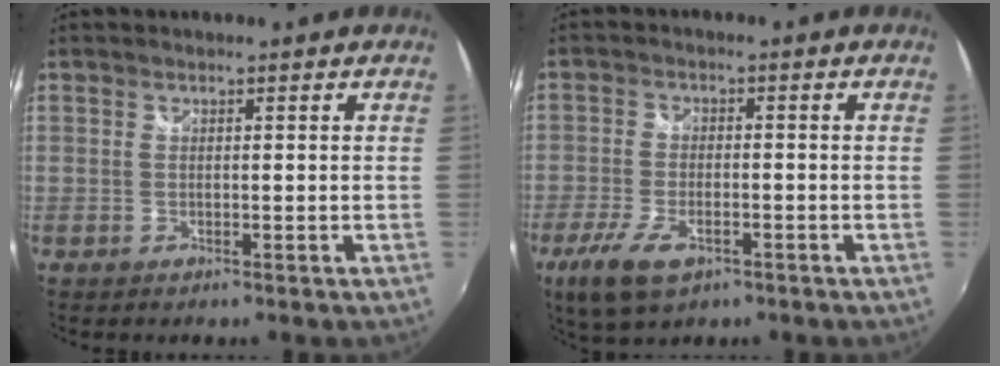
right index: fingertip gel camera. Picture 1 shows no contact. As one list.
[{"total": 10.4, "force": [-5.8, 4.2, 7.6], "torque": [-0.178, -0.032, -0.108]}]